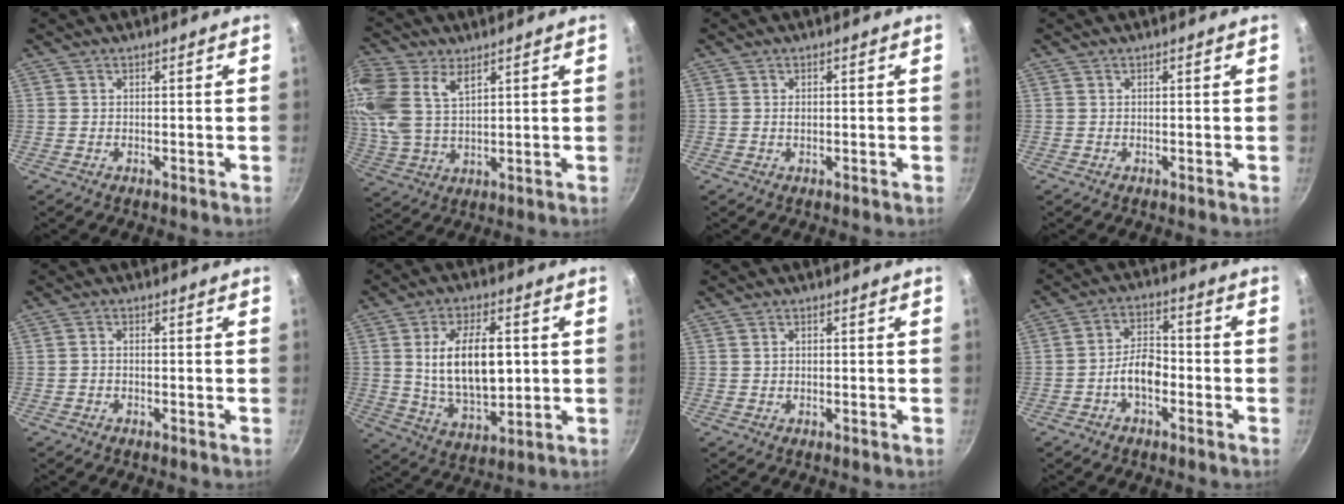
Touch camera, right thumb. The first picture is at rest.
{"total": 15.3, "force": [6.4, 8.9, 10.7], "torque": [-0.262, 0.000, 0.130]}
{"total": 0.6, "force": [0.1, 0.4, 0.5], "torque": [-0.007, 0.000, 0.003]}
{"total": 0.0}
{"total": 1.0, "force": [-0.4, 0.6, 0.6], "torque": [-0.007, 0.003, -0.009]}
{"total": 15.0, "force": [2.0, 7.9, 12.6], "torque": [-0.195, -0.009, 0.045]}
{"total": 0.8, "force": [0.2, 0.6, 0.5], "torque": [-0.006, 0.001, 0.004]}
{"total": 7.2, "force": [-2.4, 4.1, 5.3], "torque": [-0.082, 0.030, -0.050]}